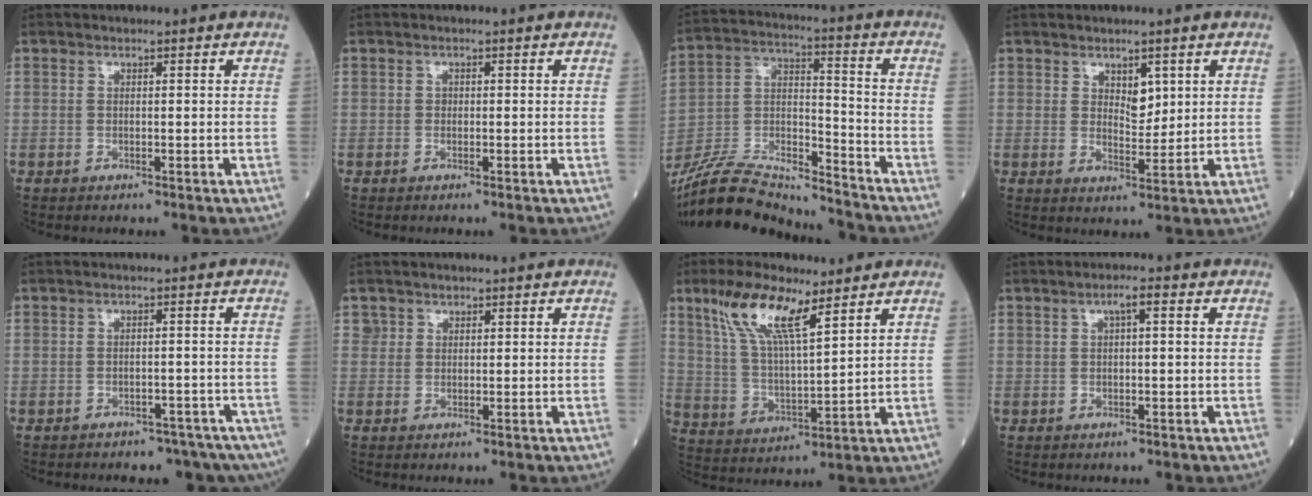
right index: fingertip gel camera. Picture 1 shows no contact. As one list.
[{"total": 0.8, "force": [-0.1, 0.6, 0.4], "torque": [-0.021, 0.012, 0.000]}, {"total": 19.7, "force": [-18.3, 2.8, 6.6], "torque": [-0.156, 0.008, -0.328]}, {"total": 4.2, "force": [1.8, 2.3, 3.1], "torque": [-0.060, 0.000, 0.039]}, {"total": 12.1, "force": [-9.3, 6.2, 4.8], "torque": [-0.088, 0.017, -0.104]}, {"total": 2.4, "force": [1.1, 2.2, 0.3], "torque": [0.000, 0.011, 0.021]}, {"total": 12.4, "force": [7.5, 2.9, 9.5], "torque": [-0.201, 0.012, 0.148]}, {"total": 2.9, "force": [1.0, 0.9, 2.6], "torque": [-0.058, 0.013, 0.020]}]